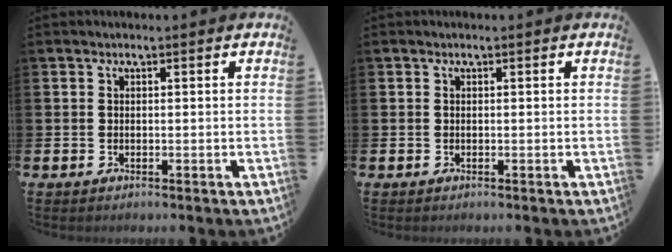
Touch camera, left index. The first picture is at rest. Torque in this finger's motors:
{"motor_torque": [-0.02, 0.01, 0.02, -0.01]}